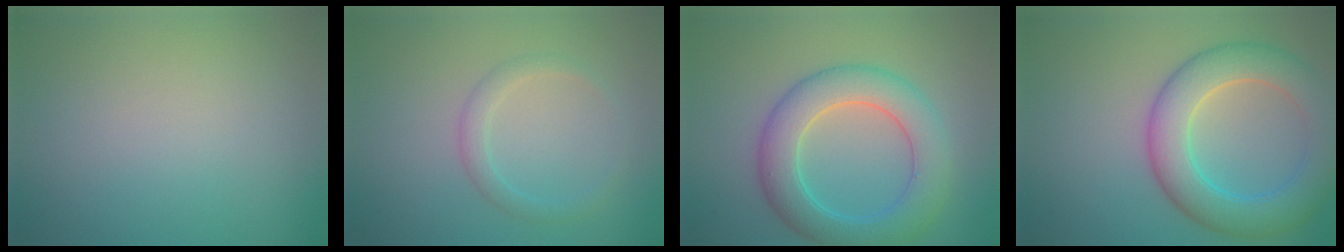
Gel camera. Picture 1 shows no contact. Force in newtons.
{"total": 1.8, "press": 1.7, "slide": 0.1}
{"total": 6.6, "press": 6.6, "slide": 0.3}
{"total": 7.4, "press": 7.4, "slide": 0.3}